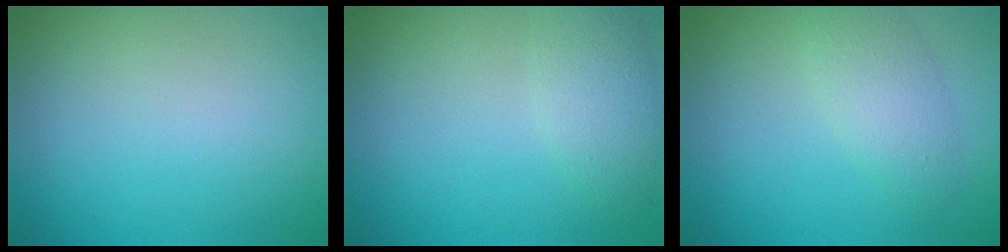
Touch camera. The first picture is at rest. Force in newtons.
{"total": 2.4, "press": 2.4, "slide": 0.1}
{"total": 2.6, "press": 2.6, "slide": 0.1}